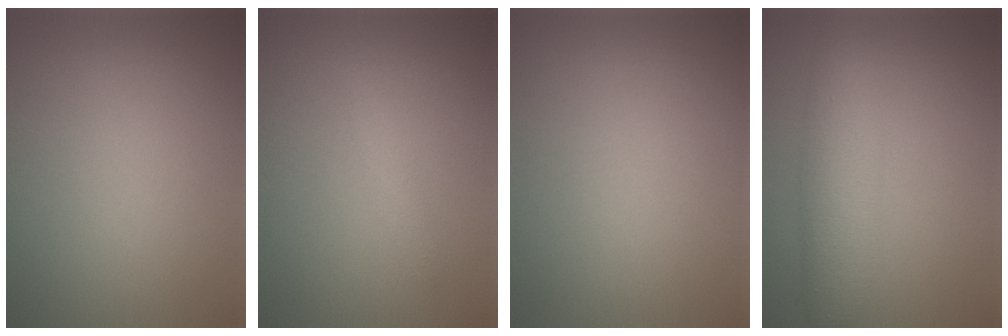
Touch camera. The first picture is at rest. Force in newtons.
{"total": 1.2, "press": 1.2, "slide": 0.1}
{"total": 0.0}
{"total": 4.9, "press": 4.9, "slide": 0.2}